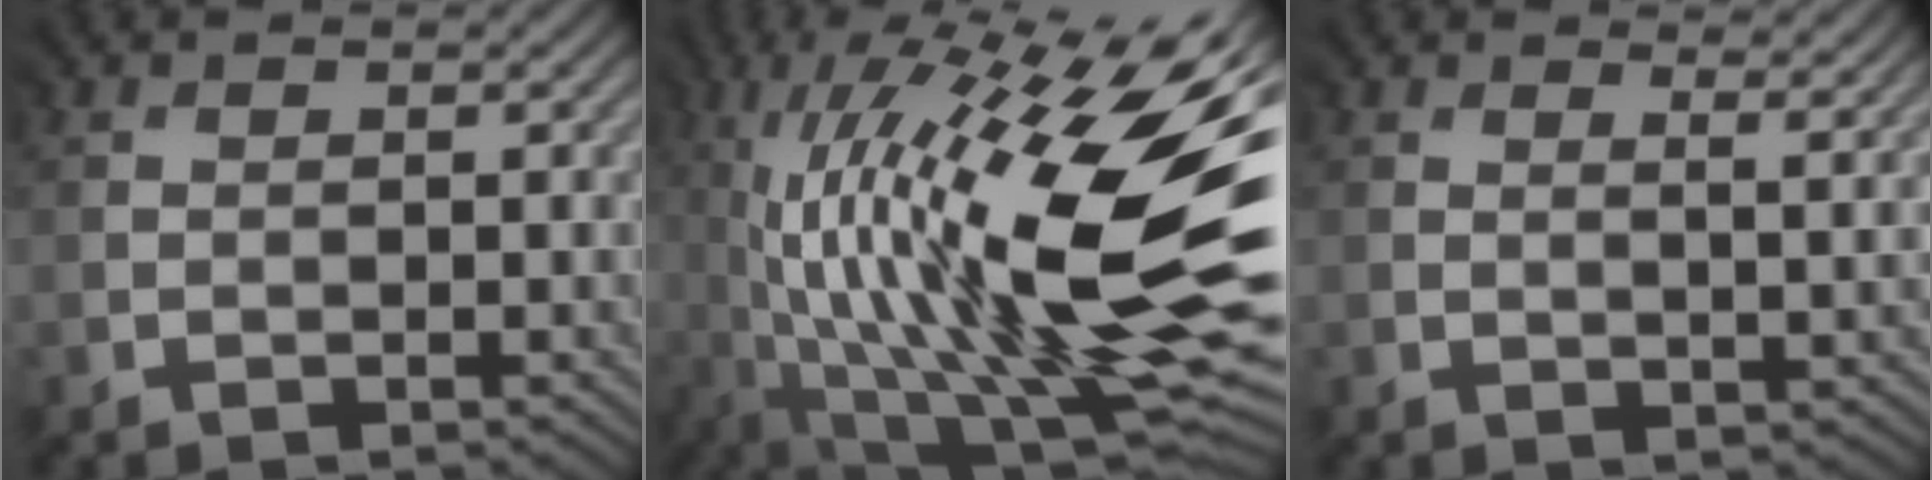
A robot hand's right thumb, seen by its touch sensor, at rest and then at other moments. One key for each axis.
{"total": 18.9, "fx": -1.1, "fy": 4.8, "fz": 18.3, "tx": -0.319, "ty": -0.002, "tz": -0.023}
{"total": 3.4, "fx": 2.5, "fy": 0.2, "fz": 2.2, "tx": -0.032, "ty": 0.003, "tz": 0.033}